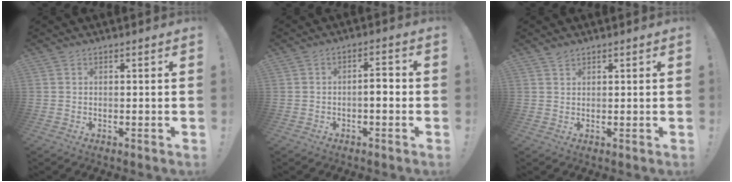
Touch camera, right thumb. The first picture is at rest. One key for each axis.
{"total": 4.7, "fx": -1.2, "fy": 1.6, "fz": 4.3, "tx": -0.069, "ty": 0.010, "tz": -0.024}
{"total": 1.7, "fx": 1.5, "fy": 0.5, "fz": 0.4, "tx": 0.000, "ty": -0.007, "tz": 0.027}